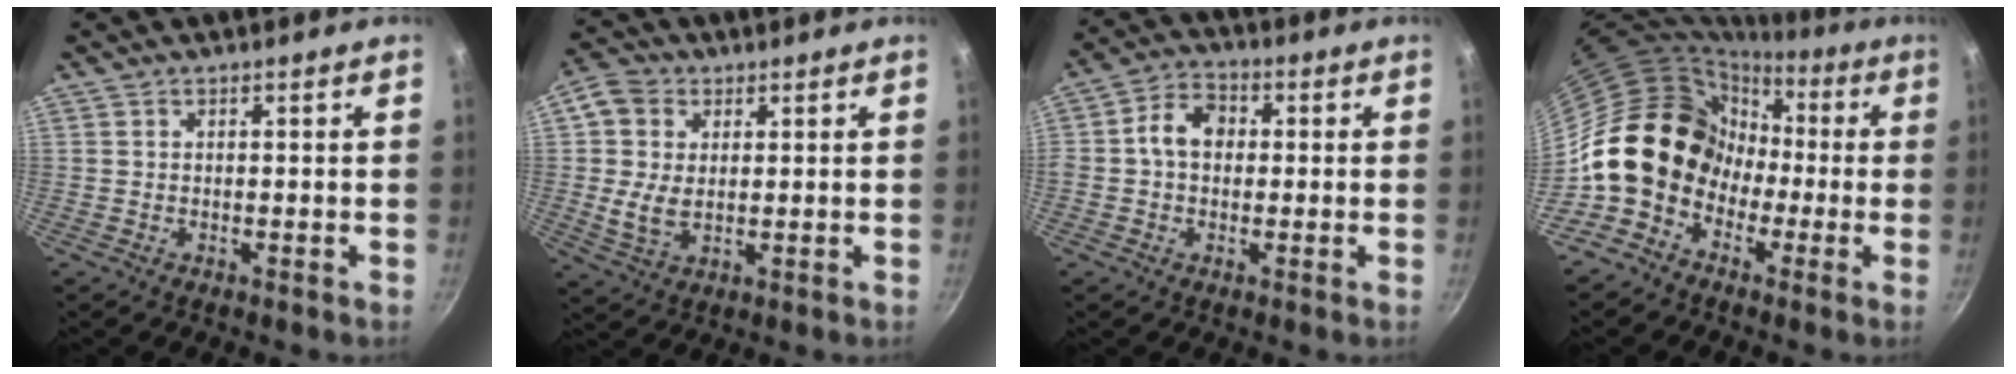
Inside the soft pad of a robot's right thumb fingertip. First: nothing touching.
{"total": 8.6, "force": [1.3, 6.3, 5.6], "torque": [-0.092, -0.005, 0.020]}
{"total": 7.2, "force": [0.4, 5.6, 4.5], "torque": [-0.054, 0.018, -0.008]}
{"total": 13.7, "force": [-3.0, 11.6, 6.8], "torque": [-0.051, 0.048, -0.060]}